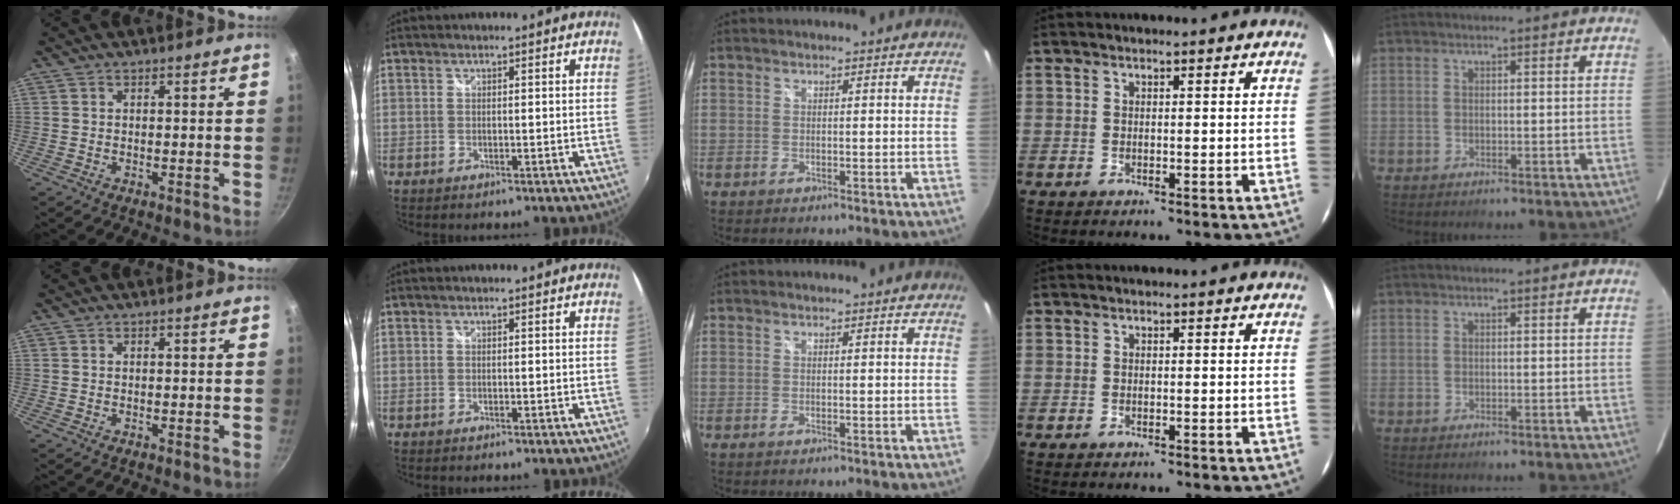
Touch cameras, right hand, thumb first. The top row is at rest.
{}